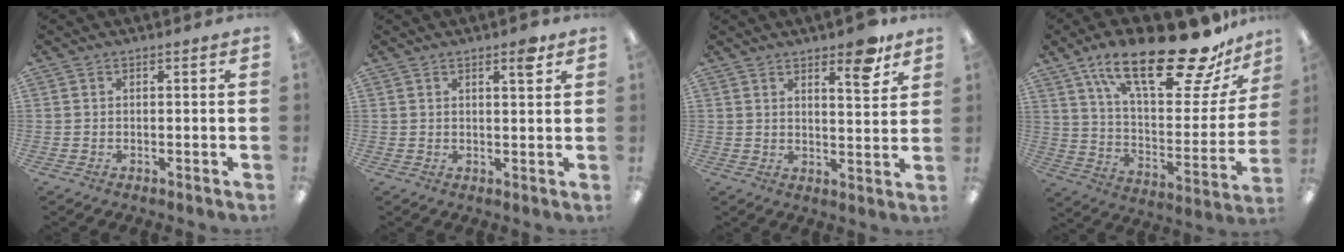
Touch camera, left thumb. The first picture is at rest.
{"total": 3.3, "force": [2.4, 0.7, 2.3], "torque": [-0.026, -0.009, 0.035]}
{"total": 7.3, "force": [5.4, 2.0, 4.4], "torque": [-0.045, -0.037, 0.084]}
{"total": 26.7, "force": [17.9, 8.7, 17.7], "torque": [-0.272, -0.111, 0.298]}